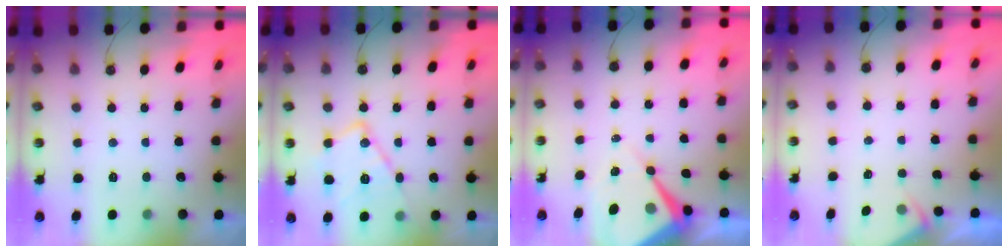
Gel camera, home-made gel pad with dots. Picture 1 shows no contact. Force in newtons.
{"total": 14.6, "press": 14.6, "slide": 1.3}
{"total": 9.4, "press": 9.3, "slide": 0.8}
{"total": 2.0, "press": 1.9, "slide": 0.4}